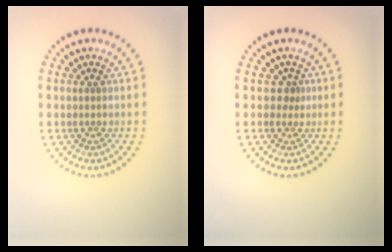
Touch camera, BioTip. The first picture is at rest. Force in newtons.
{"total": 0.8, "press": 0.5, "slide": 0.7}